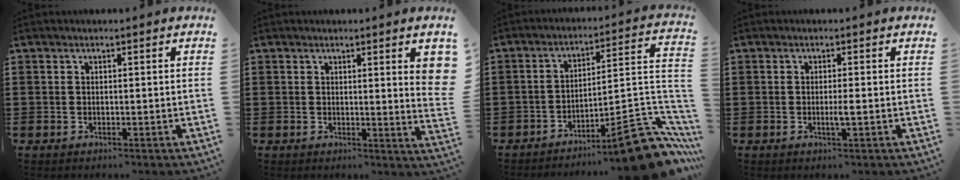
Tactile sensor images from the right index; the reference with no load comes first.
{"total": 3.7, "force": [1.3, 0.3, 3.4], "torque": [-0.050, -0.008, 0.019]}
{"total": 13.4, "force": [-9.9, 2.5, 8.6], "torque": [-0.096, 0.035, -0.172]}
{"total": 1.7, "force": [-0.4, 0.0, 1.7], "torque": [-0.030, -0.003, -0.008]}